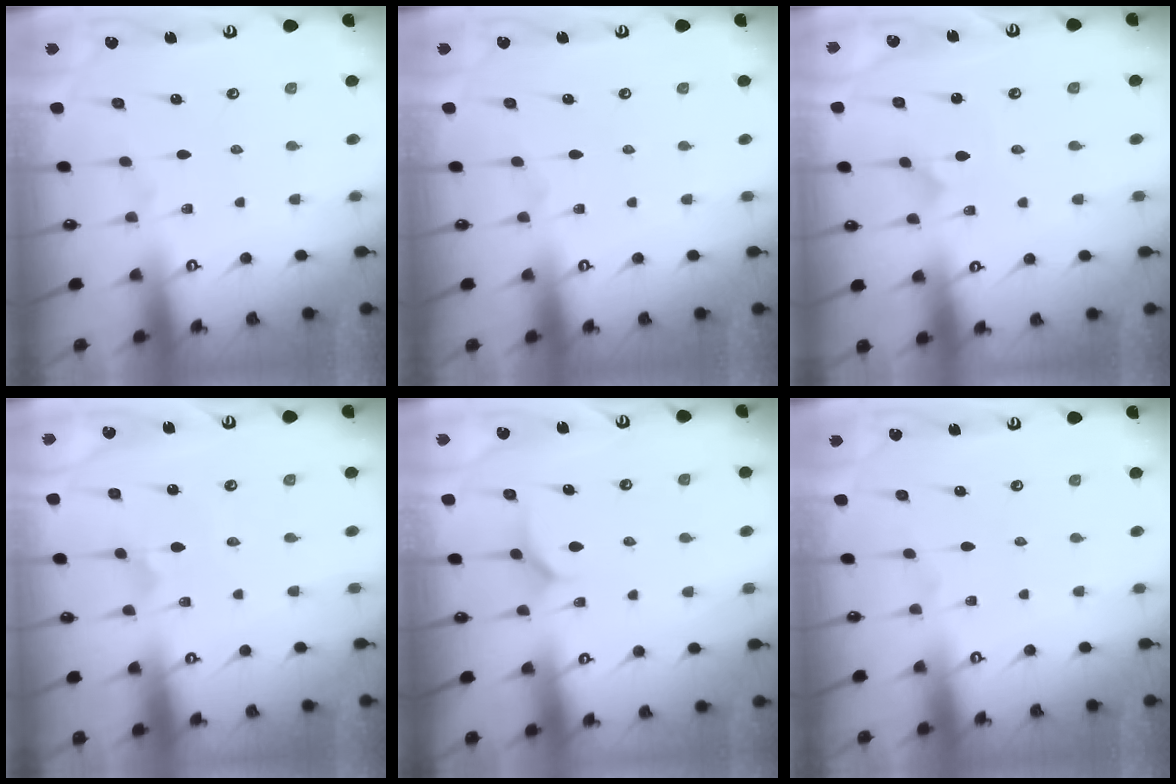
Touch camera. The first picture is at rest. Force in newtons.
{"total": 0.0}
{"total": 0.8, "press": 0.8, "slide": 0.1}
{"total": 1.8, "press": 1.7, "slide": 0.4}
{"total": 5.3, "press": 5.3, "slide": 0.5}
{"total": 0.0}